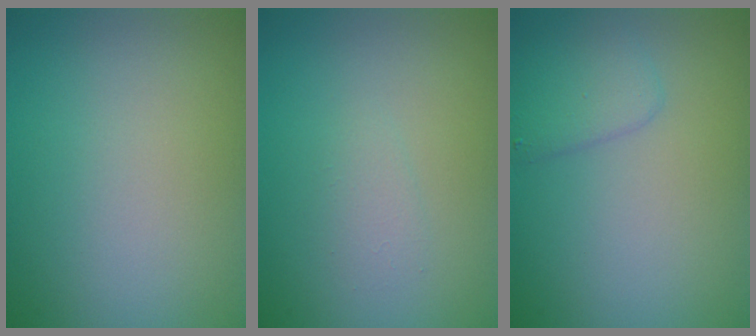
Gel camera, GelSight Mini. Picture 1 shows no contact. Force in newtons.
{"total": 1.0, "press": 1.0, "slide": 0.0}
{"total": 2.4, "press": 2.4, "slide": 0.1}